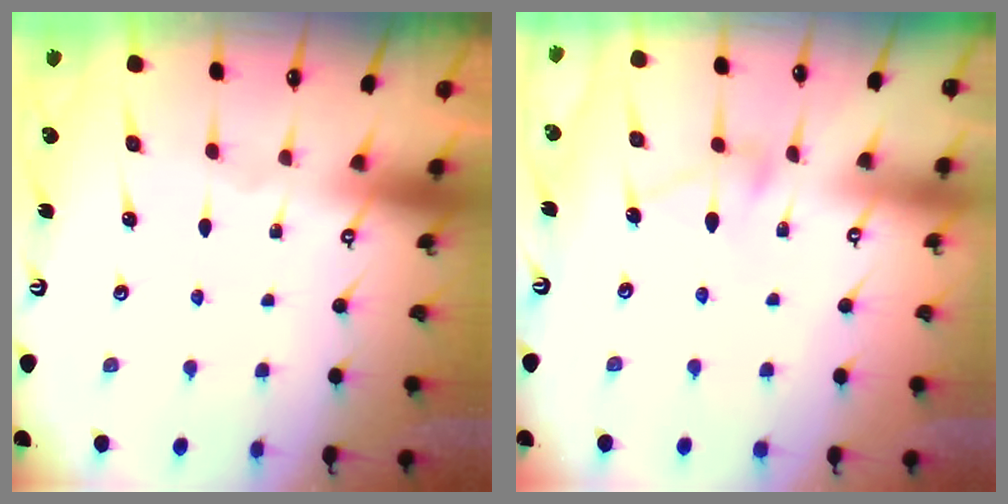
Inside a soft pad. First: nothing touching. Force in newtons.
{"total": 5.0, "press": 4.9, "slide": 0.1}